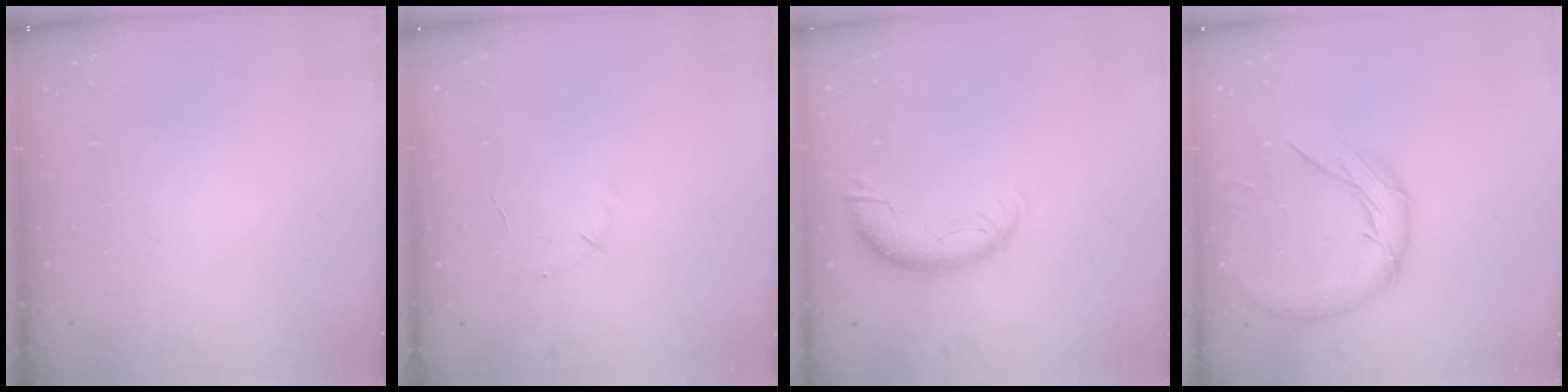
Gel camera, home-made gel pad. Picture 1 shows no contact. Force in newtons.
{"total": 4.3, "press": 4.1, "slide": 1.1}
{"total": 9.9, "press": 9.9, "slide": 1.3}
{"total": 13.3, "press": 13.2, "slide": 1.0}